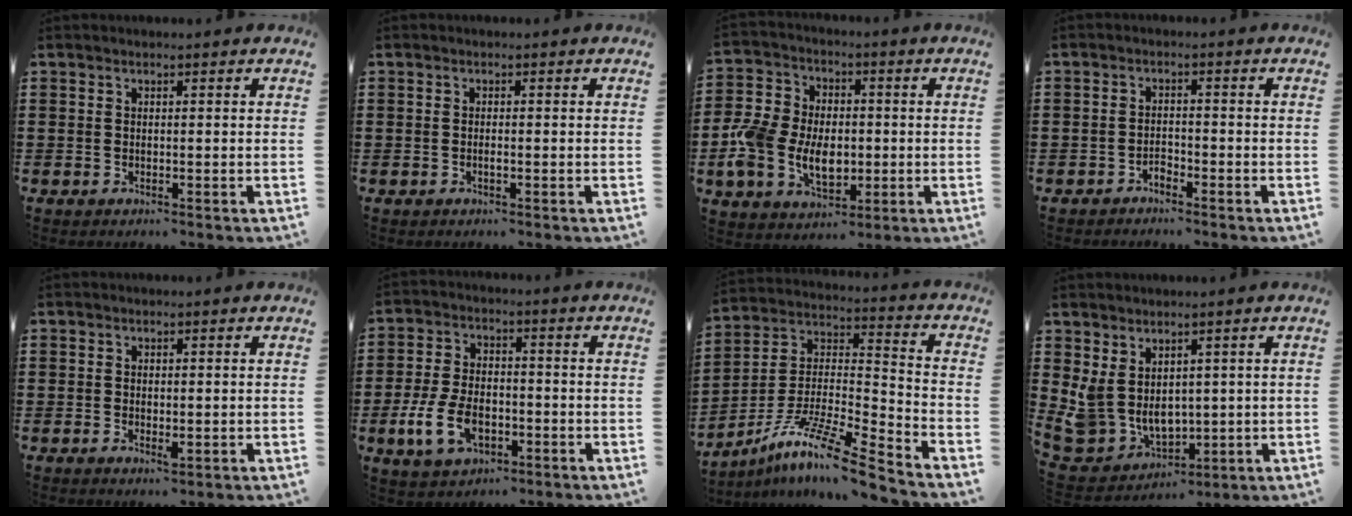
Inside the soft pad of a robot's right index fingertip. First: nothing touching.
{"total": 0.8, "force": [-0.3, 0.2, 0.7], "torque": [-0.014, -0.004, -0.004]}
{"total": 9.4, "force": [-1.9, 7.1, 5.9], "torque": [-0.146, 0.015, -0.036]}
{"total": 1.7, "force": [-1.5, 0.6, 0.2], "torque": [-0.010, 0.003, -0.033]}
{"total": 1.0, "force": [-0.1, 0.6, 0.8], "torque": [-0.014, 0.001, -0.002]}
{"total": 8.3, "force": [-3.0, 4.8, 6.0], "torque": [-0.141, 0.000, -0.059]}
{"total": 11.3, "force": [-9.2, 0.2, 6.6], "torque": [-0.126, 0.002, -0.183]}
{"total": 6.2, "force": [2.0, 5.2, 2.8], "torque": [-0.097, -0.017, 0.040]}